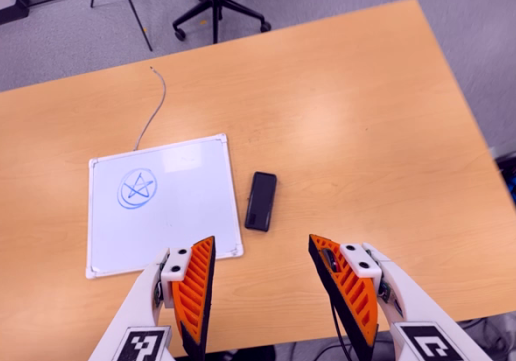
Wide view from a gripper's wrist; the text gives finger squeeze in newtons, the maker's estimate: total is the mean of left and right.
{"total": 0.0}